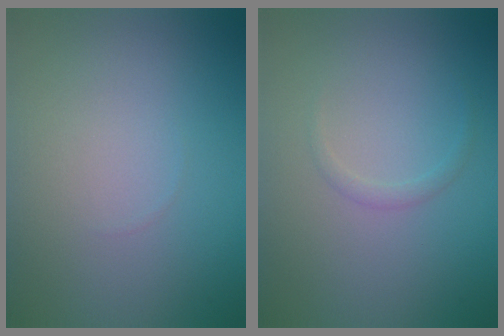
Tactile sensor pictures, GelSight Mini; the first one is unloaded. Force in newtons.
{"total": 0.8, "press": 0.8, "slide": 0.1}